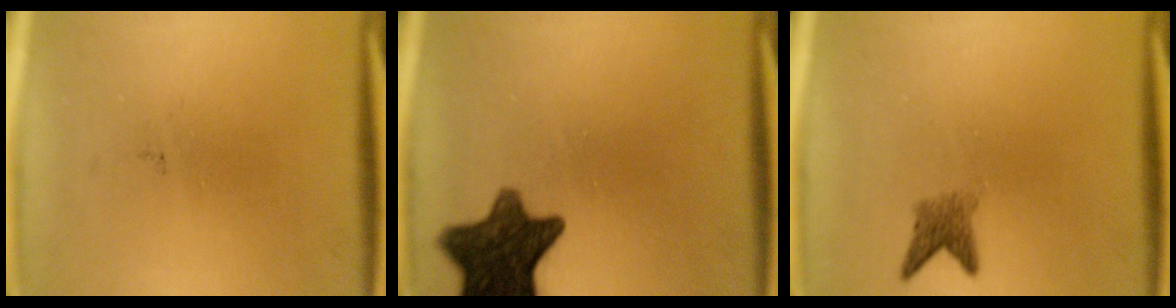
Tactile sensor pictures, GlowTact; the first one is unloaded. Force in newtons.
{"total": 11.4}
{"total": 2.4}